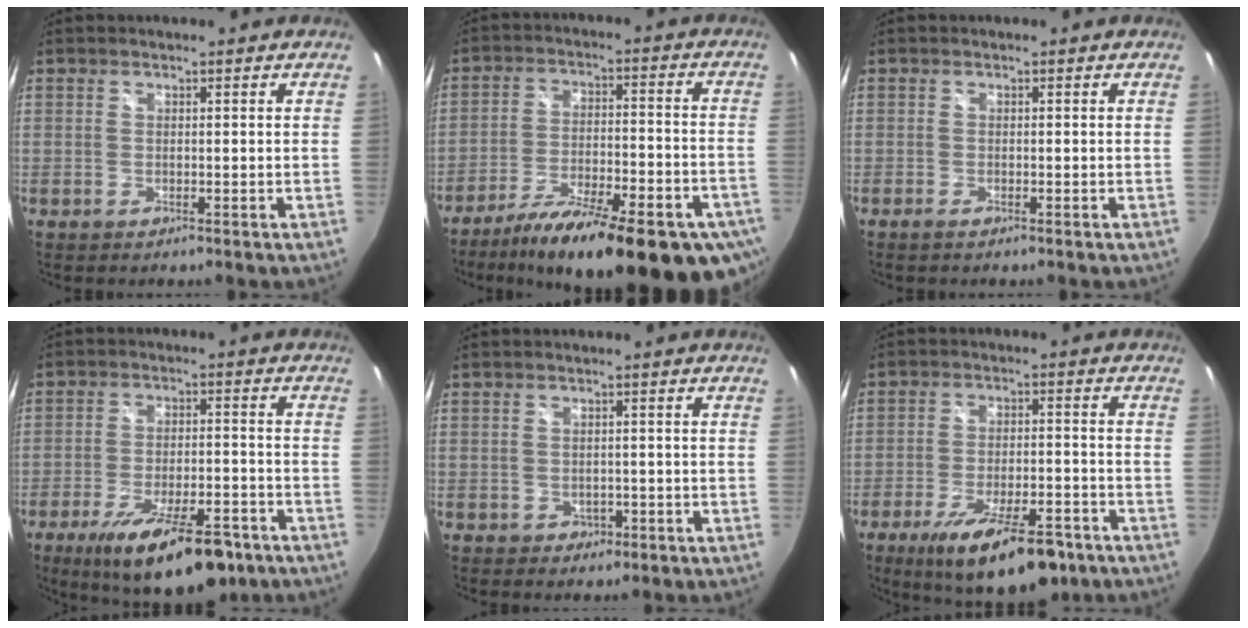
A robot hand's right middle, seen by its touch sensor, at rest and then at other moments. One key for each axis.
{"total": 25.8, "fx": -17.8, "fy": 6.6, "fz": 17.5, "tx": -0.287, "ty": -0.055, "tz": -0.251}
{"total": 1.1, "fx": -0.8, "fy": 0.1, "fz": 0.7, "tx": -0.013, "ty": -0.004, "tz": -0.016}
{"total": 17.9, "fx": -11.8, "fy": 5.8, "fz": 12.1, "tx": -0.208, "ty": -0.029, "tz": -0.172}
{"total": 2.5, "fx": -0.8, "fy": 2.2, "fz": 0.9, "tx": -0.017, "ty": 0.000, "tz": -0.004}
{"total": 14.7, "fx": -9.7, "fy": 4.8, "fz": 9.9, "tx": -0.178, "ty": -0.024, "tz": -0.144}